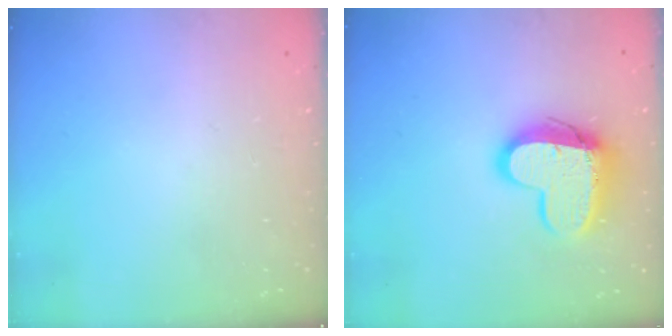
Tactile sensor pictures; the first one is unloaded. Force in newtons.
{"total": 13.5, "press": 13.5, "slide": 1.2}